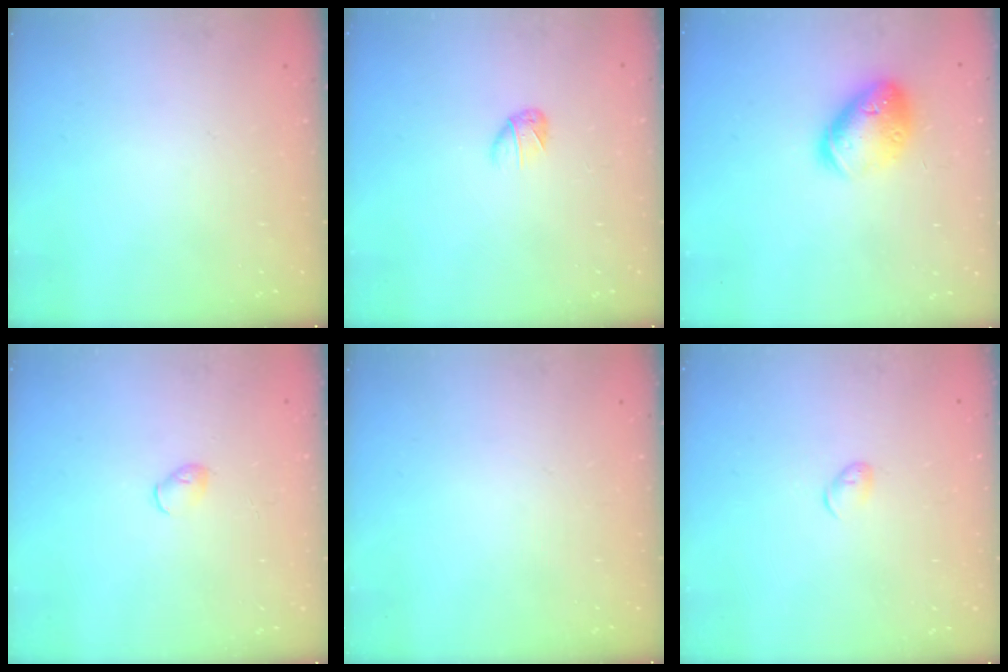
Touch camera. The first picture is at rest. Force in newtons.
{"total": 3.2, "press": 3.2, "slide": 0.7}
{"total": 15.4, "press": 15.2, "slide": 2.2}
{"total": 2.9, "press": 2.9, "slide": 0.7}
{"total": 0.0}
{"total": 6.7, "press": 6.6, "slide": 1.2}